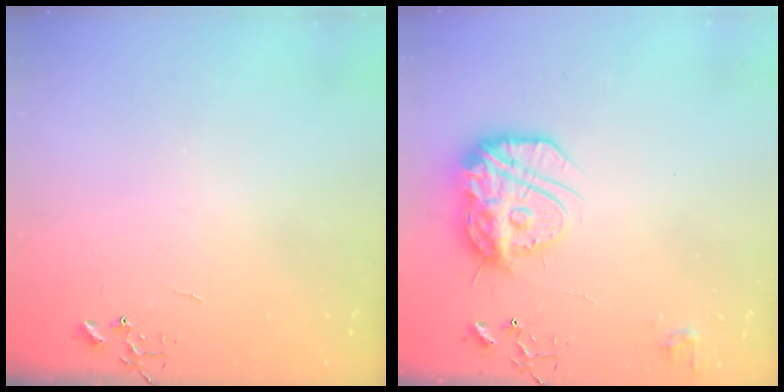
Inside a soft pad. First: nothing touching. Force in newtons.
{"total": 16.5, "press": 16.4, "slide": 1.4}